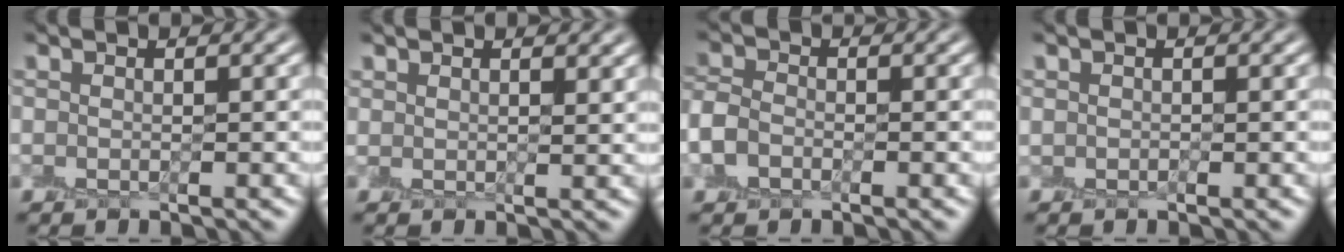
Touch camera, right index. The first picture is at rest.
{"total": 1.6, "force": [1.4, 0.6, 0.6], "torque": [0.002, -0.003, 0.015]}
{"total": 2.2, "force": [-0.9, 1.7, 1.1], "torque": [-0.023, 0.006, -0.023]}
{"total": 0.0}